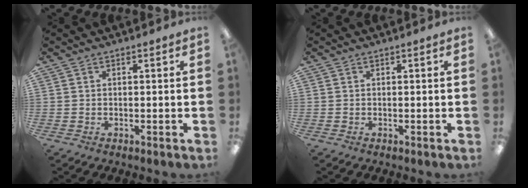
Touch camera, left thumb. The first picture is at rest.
{"total": 0.0}